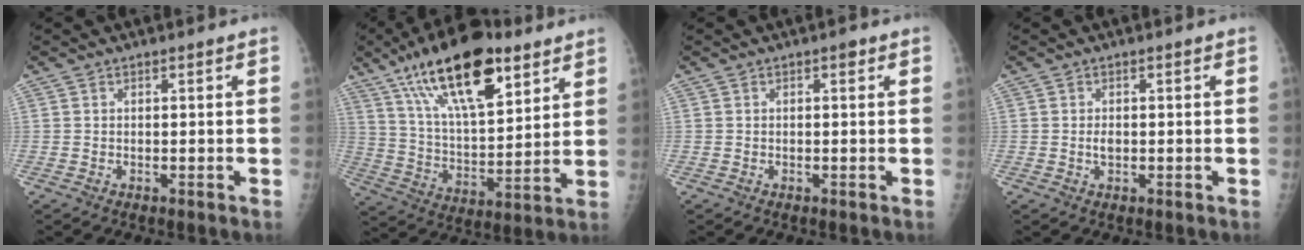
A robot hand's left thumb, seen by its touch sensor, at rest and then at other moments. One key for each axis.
{"total": 22.5, "fx": 13.0, "fy": 9.0, "fz": 16.0, "tx": -0.248, "ty": -0.044, "tz": 0.230}
{"total": 0.9, "fx": 0.4, "fy": 0.4, "fz": 0.6, "tx": -0.006, "ty": 0.001, "tz": 0.004}
{"total": 1.4, "fx": 0.0, "fy": 0.9, "fz": 1.1, "tx": -0.016, "ty": 0.000, "tz": 0.001}